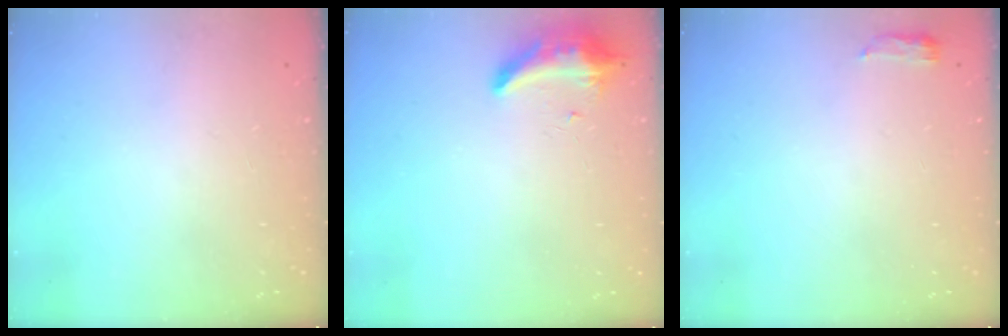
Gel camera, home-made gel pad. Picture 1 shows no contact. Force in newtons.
{"total": 8.6, "press": 8.6, "slide": 1.1}
{"total": 3.7, "press": 3.5, "slide": 1.3}